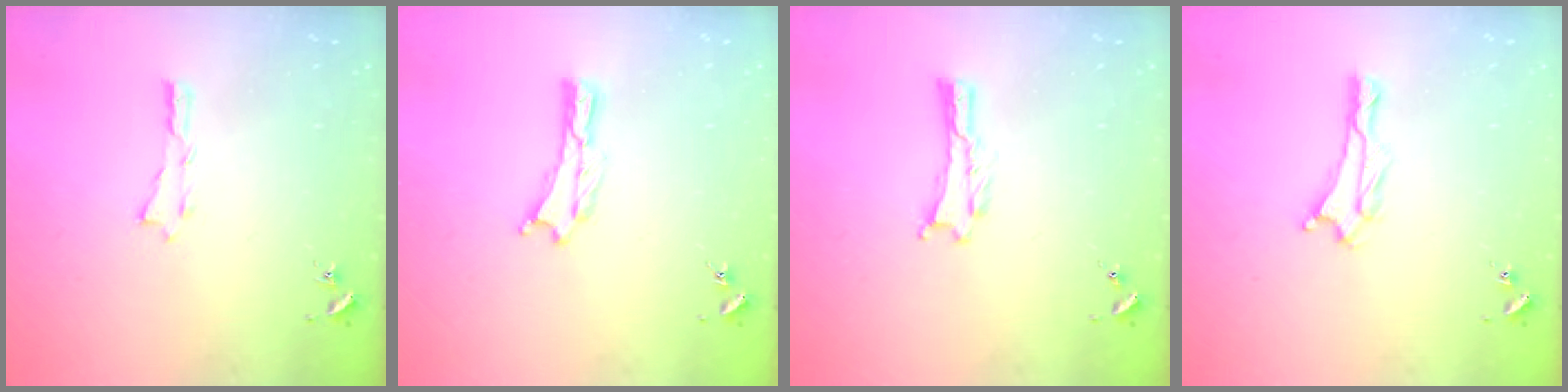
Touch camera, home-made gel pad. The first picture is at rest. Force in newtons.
{"total": 0.0}
{"total": 0.0}
{"total": 1.4, "press": 1.4, "slide": 0.2}